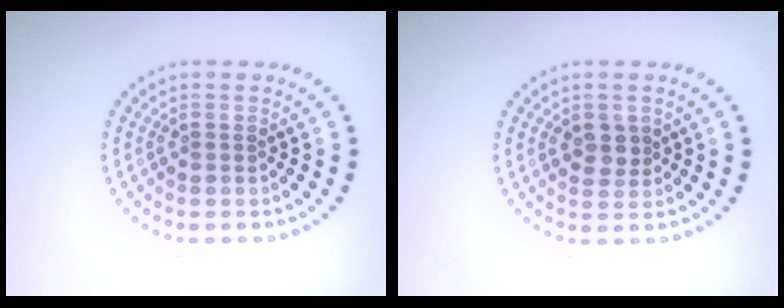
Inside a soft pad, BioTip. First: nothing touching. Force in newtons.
{"total": 1.8, "press": 1.7, "slide": 0.4}